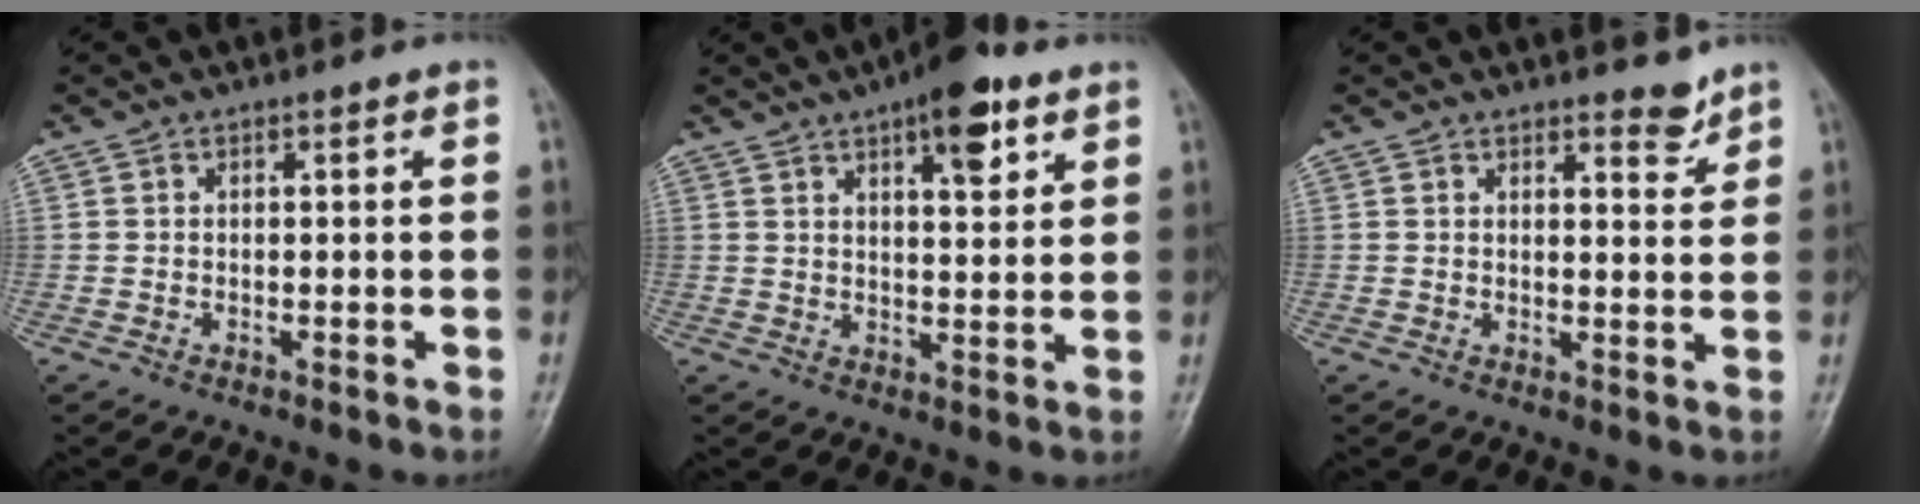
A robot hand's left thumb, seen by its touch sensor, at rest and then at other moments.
{"total": 9.6, "force": [5.4, 3.5, 7.1], "torque": [-0.083, -0.023, 0.075]}
{"total": 3.4, "force": [2.9, 1.2, 1.3], "torque": [-0.002, -0.024, 0.041]}